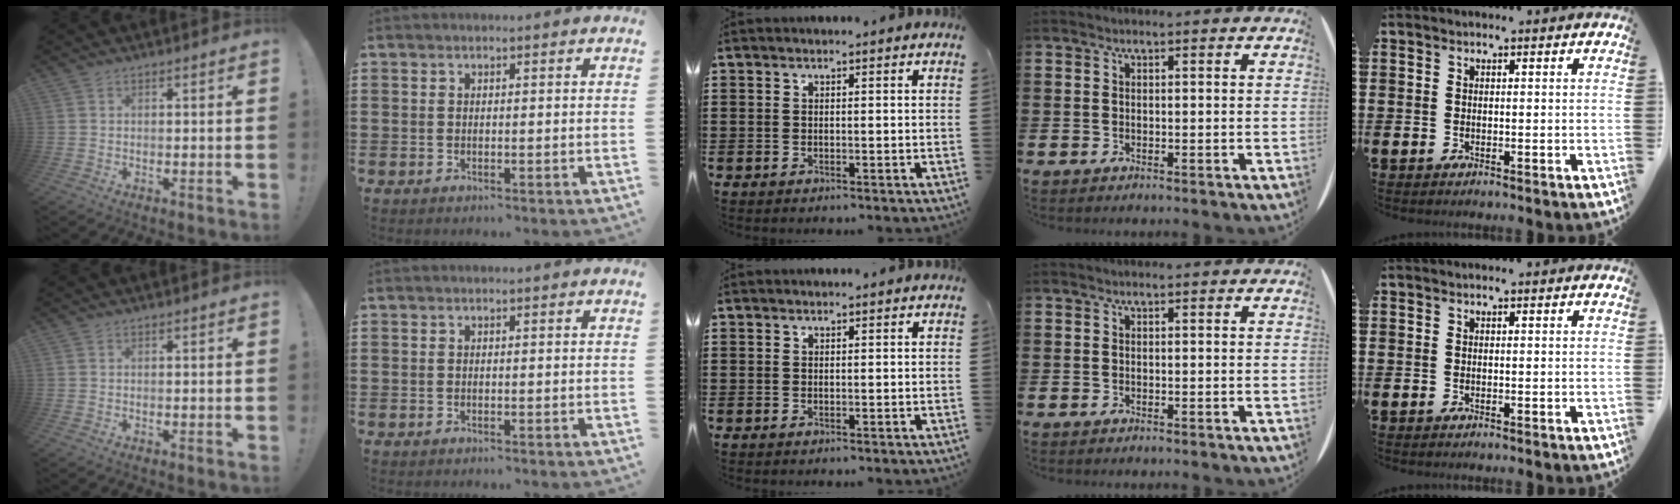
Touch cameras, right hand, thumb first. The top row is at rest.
{}